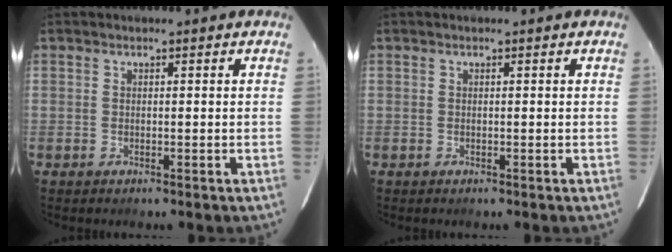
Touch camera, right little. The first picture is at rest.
{"total": 0.0}